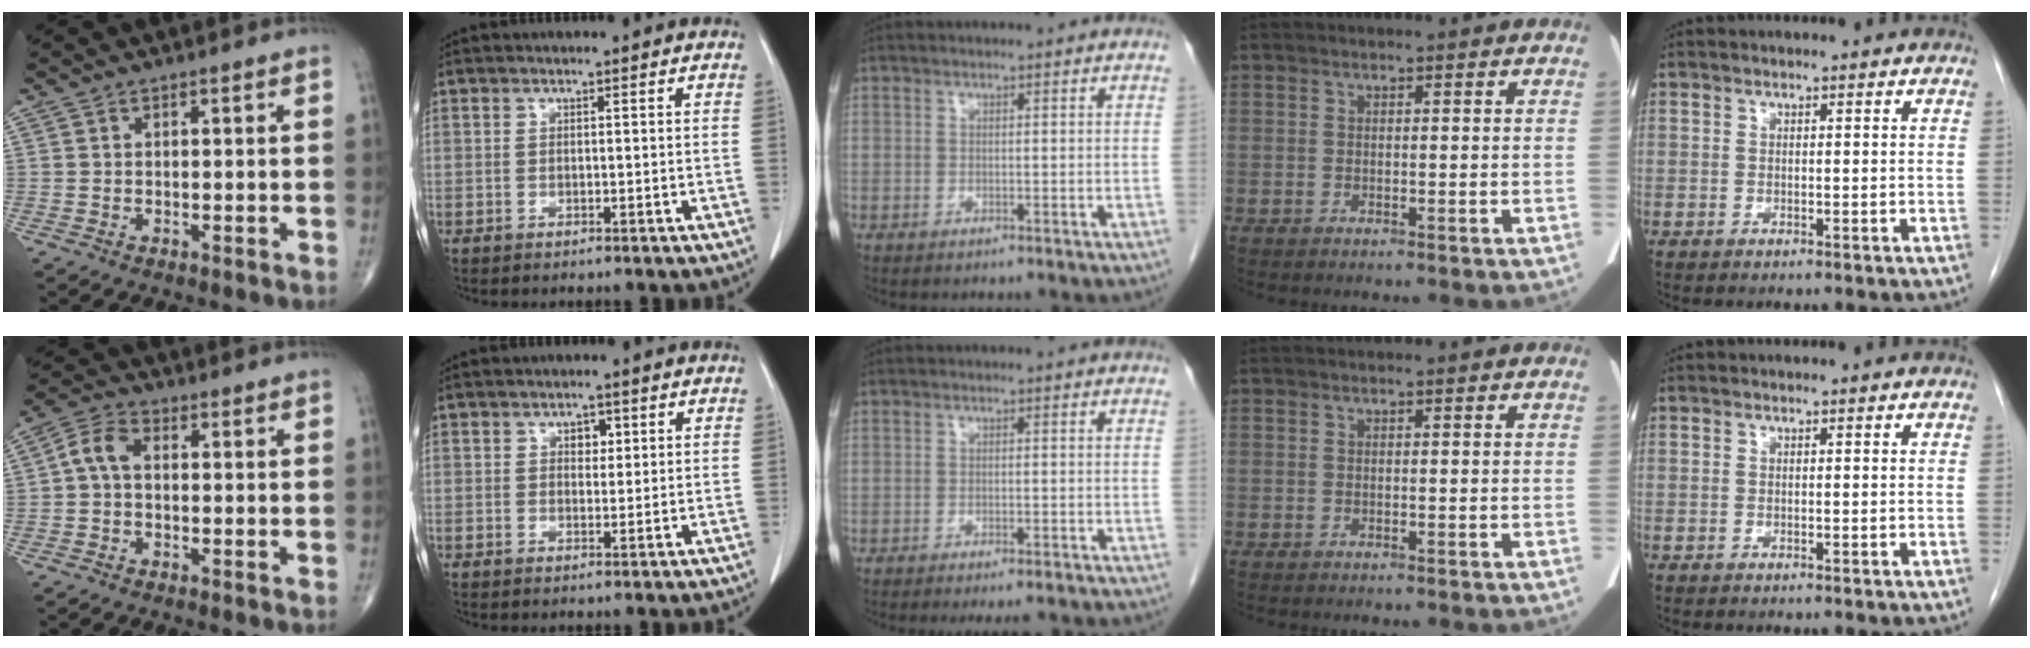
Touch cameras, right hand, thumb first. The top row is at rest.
{"thumb": {"total": 4.9, "force": [0.0, 3.1, 3.8], "torque": [-0.071, 0.016, -0.011]}, "index": {"total": 2.1, "force": [0.8, 1.4, 1.4], "torque": [-0.016, 0.001, 0.011]}, "middle": {"total": 5.2, "force": [-4.7, 0.8, 2.2], "torque": [-0.020, -0.011, -0.061]}}